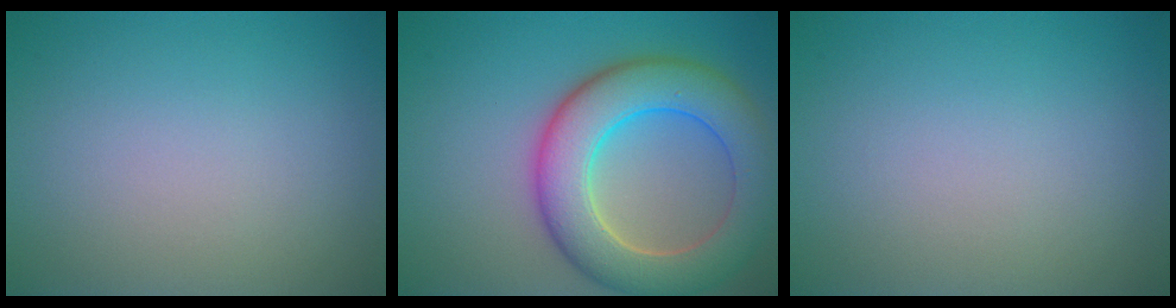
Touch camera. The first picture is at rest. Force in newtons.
{"total": 8.8, "press": 8.8, "slide": 0.6}
{"total": 0.0}